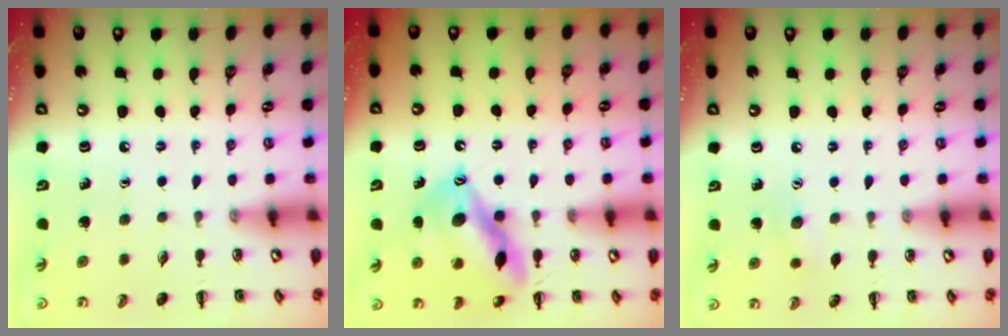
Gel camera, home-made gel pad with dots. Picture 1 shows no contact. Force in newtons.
{"total": 15.0, "press": 14.7, "slide": 2.9}
{"total": 6.3, "press": 6.1, "slide": 1.4}